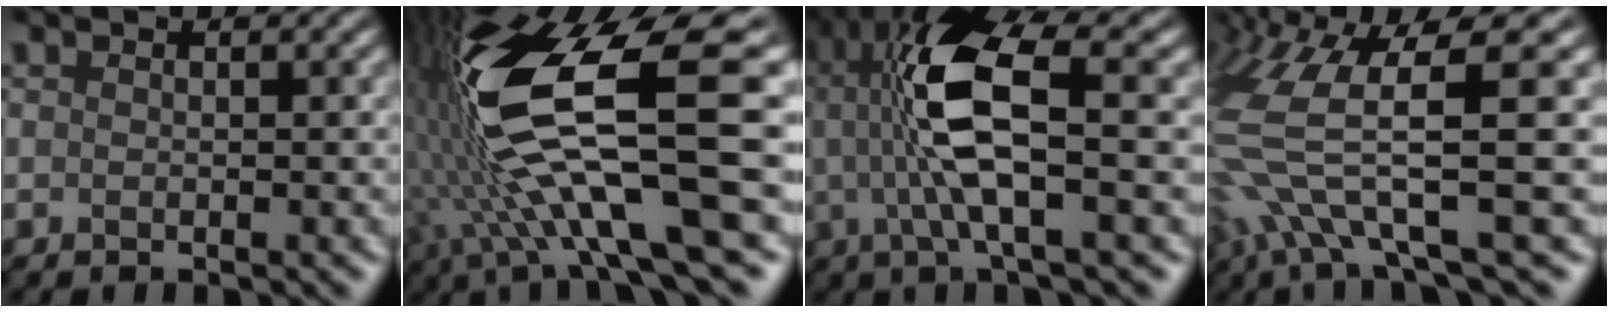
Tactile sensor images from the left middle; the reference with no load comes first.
{"total": 14.7, "force": [3.0, 5.6, 13.2], "torque": [-0.275, -0.014, 0.066]}
{"total": 8.0, "force": [1.6, 2.3, 7.4], "torque": [-0.166, 0.009, 0.025]}
{"total": 8.3, "force": [-1.2, 2.6, 7.8], "torque": [-0.164, -0.002, -0.018]}